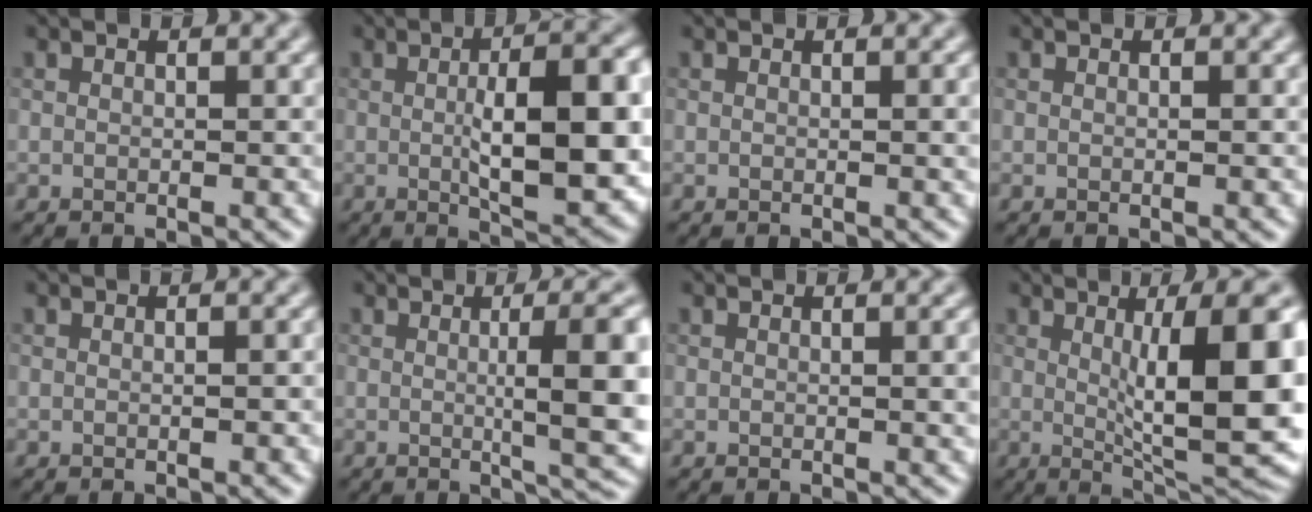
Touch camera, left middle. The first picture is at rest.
{"total": 10.3, "force": [-0.2, 3.3, 9.7], "torque": [-0.138, -0.005, 0.000]}
{"total": 1.2, "force": [0.1, 0.3, 1.2], "torque": [-0.013, 0.001, 0.000]}
{"total": 0.0}
{"total": 0.8, "force": [0.0, 0.1, 0.8], "torque": [-0.012, 0.000, -0.001]}
{"total": 8.6, "force": [0.3, 2.0, 8.4], "torque": [-0.100, 0.006, 0.005]}
{"total": 1.8, "force": [0.1, 0.5, 1.7], "torque": [-0.019, 0.002, 0.000]}
{"total": 11.8, "force": [1.3, 2.9, 11.3], "torque": [-0.150, -0.006, 0.028]}